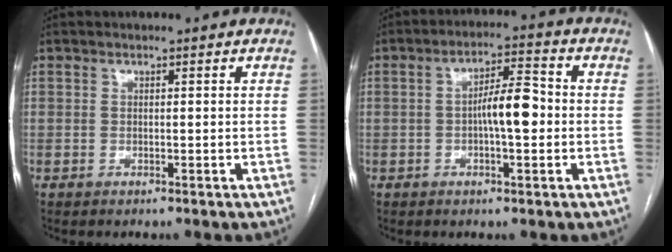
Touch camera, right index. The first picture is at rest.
{"total": 6.9, "force": [-0.7, 1.6, 6.6], "torque": [-0.115, 0.016, -0.014]}